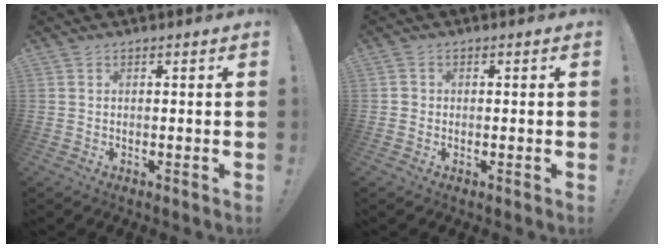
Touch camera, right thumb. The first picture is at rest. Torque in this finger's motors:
{"motor_torque": [0.12, -0.18, -0.03, 0.07, 0.02]}